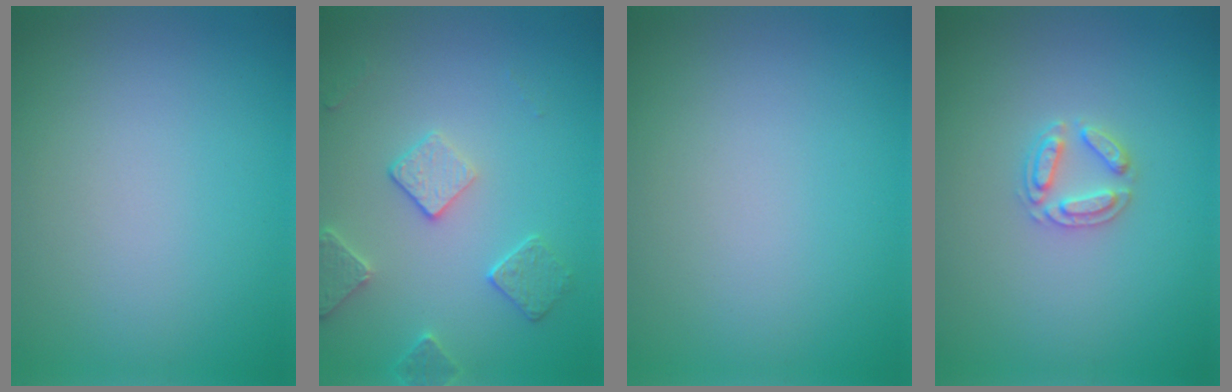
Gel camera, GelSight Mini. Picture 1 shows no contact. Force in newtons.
{"total": 2.8, "press": 2.7, "slide": 0.7}
{"total": 0.0}
{"total": 2.2, "press": 2.2, "slide": 0.3}